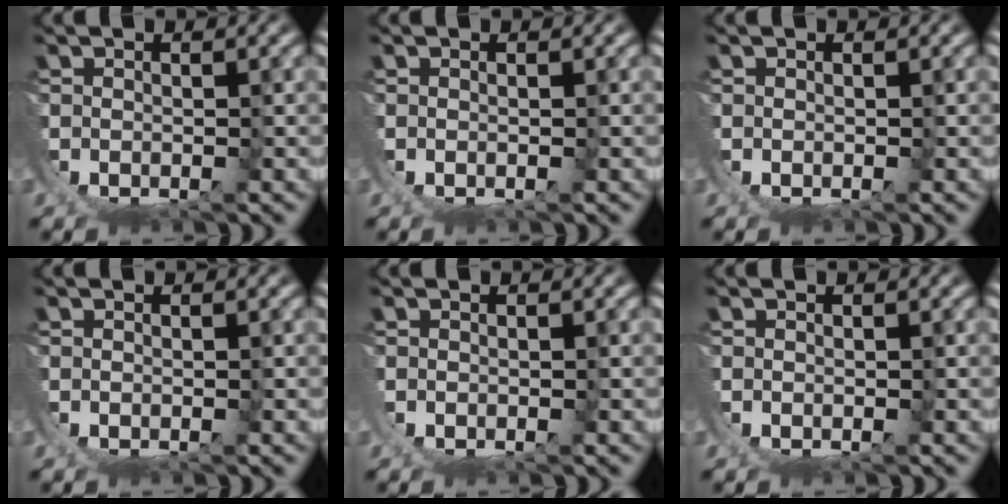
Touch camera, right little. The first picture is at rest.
{"total": 0.9, "force": [0.3, -0.8, 0.0], "torque": [0.007, 0.004, 0.005]}
{"total": 0.0}
{"total": 0.0}
{"total": 0.9, "force": [0.4, -0.8, -0.2], "torque": [0.013, 0.007, 0.005]}
{"total": 0.6, "force": [0.2, -0.5, -0.1], "torque": [0.007, 0.003, 0.003]}